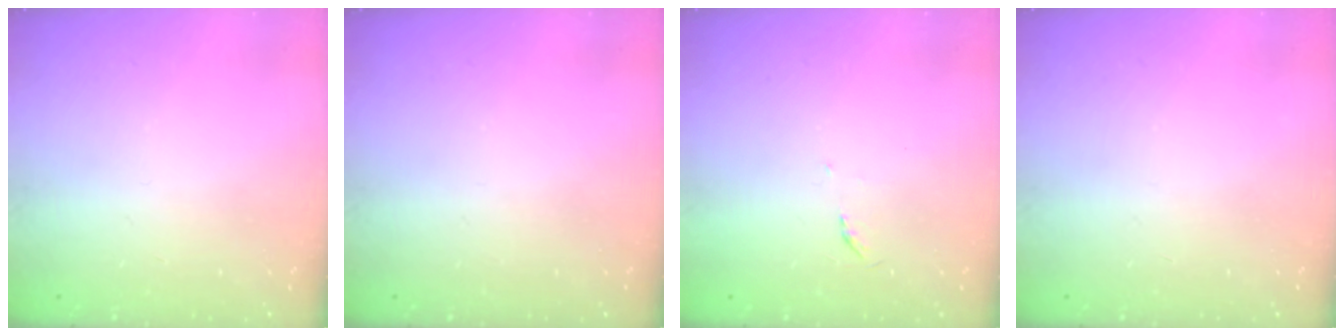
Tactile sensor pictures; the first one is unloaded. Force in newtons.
{"total": 0.0}
{"total": 3.1, "press": 3.0, "slide": 0.5}
{"total": 0.0}